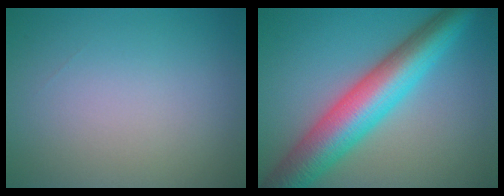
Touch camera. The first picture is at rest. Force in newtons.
{"total": 9.2, "press": 9.2, "slide": 0.1}